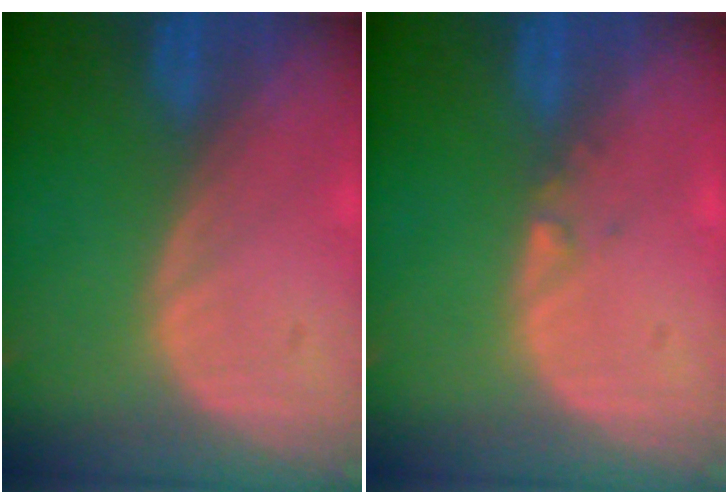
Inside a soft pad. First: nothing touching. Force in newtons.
{"total": 0.7, "press": 0.6, "slide": 0.4}